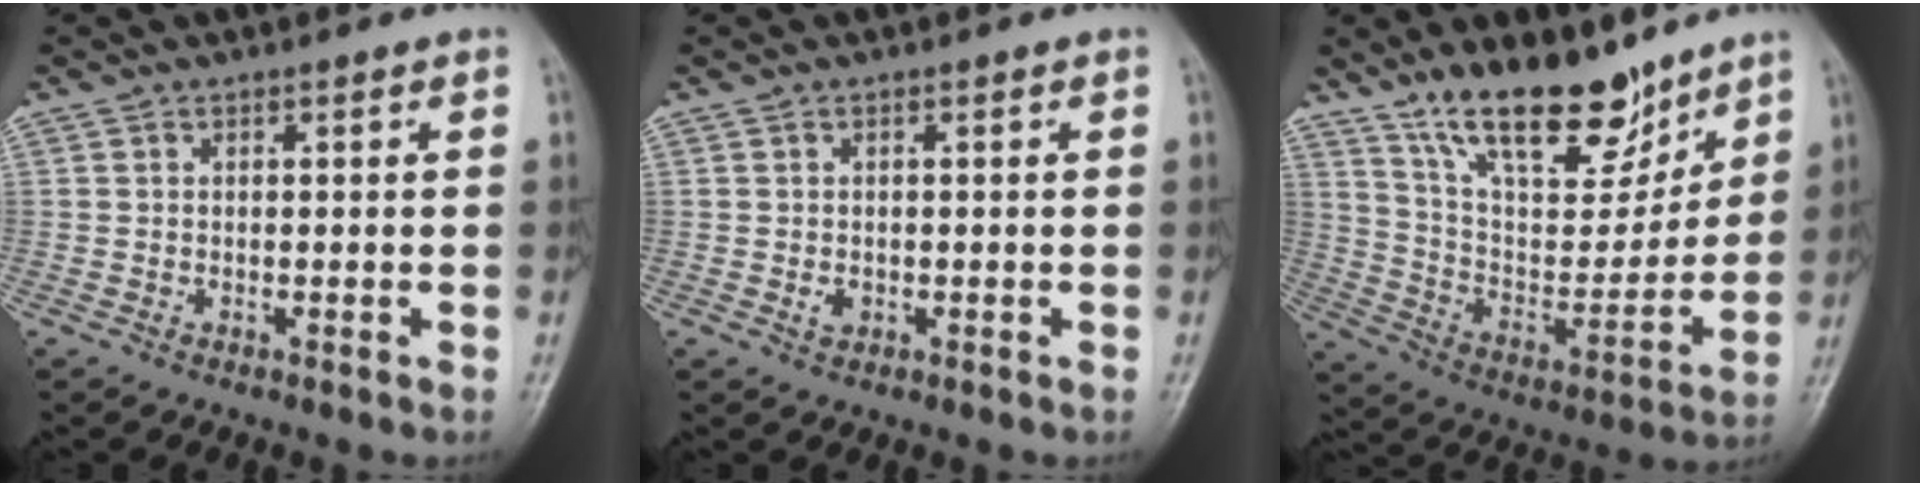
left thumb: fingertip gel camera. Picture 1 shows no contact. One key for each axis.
{"total": 1.3, "fx": -0.4, "fy": 1.0, "fz": 0.8, "tx": -0.006, "ty": 0.001, "tz": -0.004}
{"total": 19.9, "fx": 14.2, "fy": 7.9, "fz": 11.4, "tx": -0.136, "ty": -0.083, "tz": 0.251}